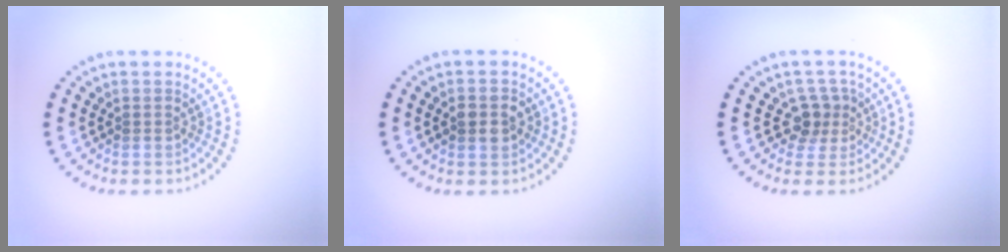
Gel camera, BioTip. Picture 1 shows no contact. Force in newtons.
{"total": 2.7, "press": 2.7, "slide": 0.1}
{"total": 2.4, "press": 1.8, "slide": 1.6}